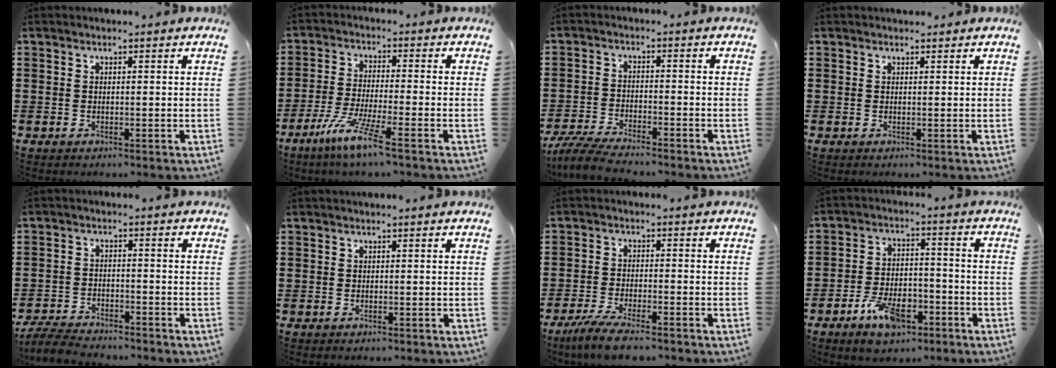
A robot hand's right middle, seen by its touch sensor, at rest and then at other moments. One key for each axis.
{"total": 7.2, "fx": -4.9, "fy": 0.0, "fz": 5.2, "tx": -0.116, "ty": -0.020, "tz": -0.095}
{"total": 5.0, "fx": -4.6, "fy": 0.3, "fz": 1.8, "tx": -0.050, "ty": -0.014, "tz": -0.094}
{"total": 0.7, "fx": 0.7, "fy": 0.2, "fz": -0.2, "tx": 0.008, "ty": -0.005, "tz": 0.012}
{"total": 4.9, "fx": -4.7, "fy": 0.8, "fz": 1.1, "tx": -0.038, "ty": -0.003, "tz": -0.099}
{"total": 0.0}
{"total": 4.9, "fx": -4.1, "fy": 0.4, "fz": 2.7, "tx": -0.071, "ty": -0.018, "tz": -0.085}
{"total": 7.4, "fx": -4.7, "fy": 3.5, "fz": 4.6, "tx": -0.089, "ty": 0.012, "tz": -0.086}